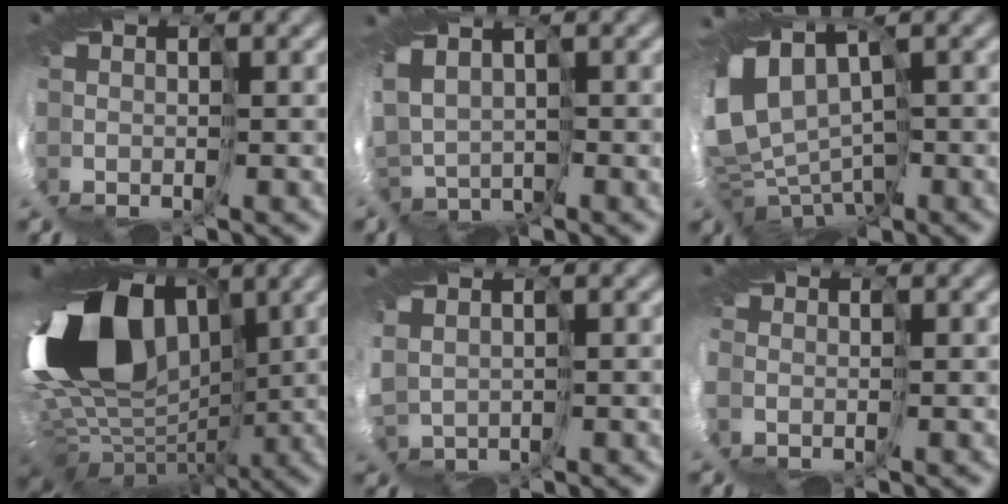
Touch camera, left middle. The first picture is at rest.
{"total": 1.1, "force": [0.8, 0.6, 0.3], "torque": [-0.029, 0.000, -0.005]}
{"total": 4.6, "force": [0.6, 2.7, 3.6], "torque": [-0.098, -0.003, 0.004]}
{"total": 16.6, "force": [2.7, 12.0, 11.1], "torque": [-0.191, -0.004, 0.050]}
{"total": 2.4, "force": [1.2, 1.8, 1.1], "torque": [-0.068, 0.007, 0.036]}
{"total": 2.2, "force": [-0.6, 1.8, 1.2], "torque": [-0.060, 0.002, -0.001]}